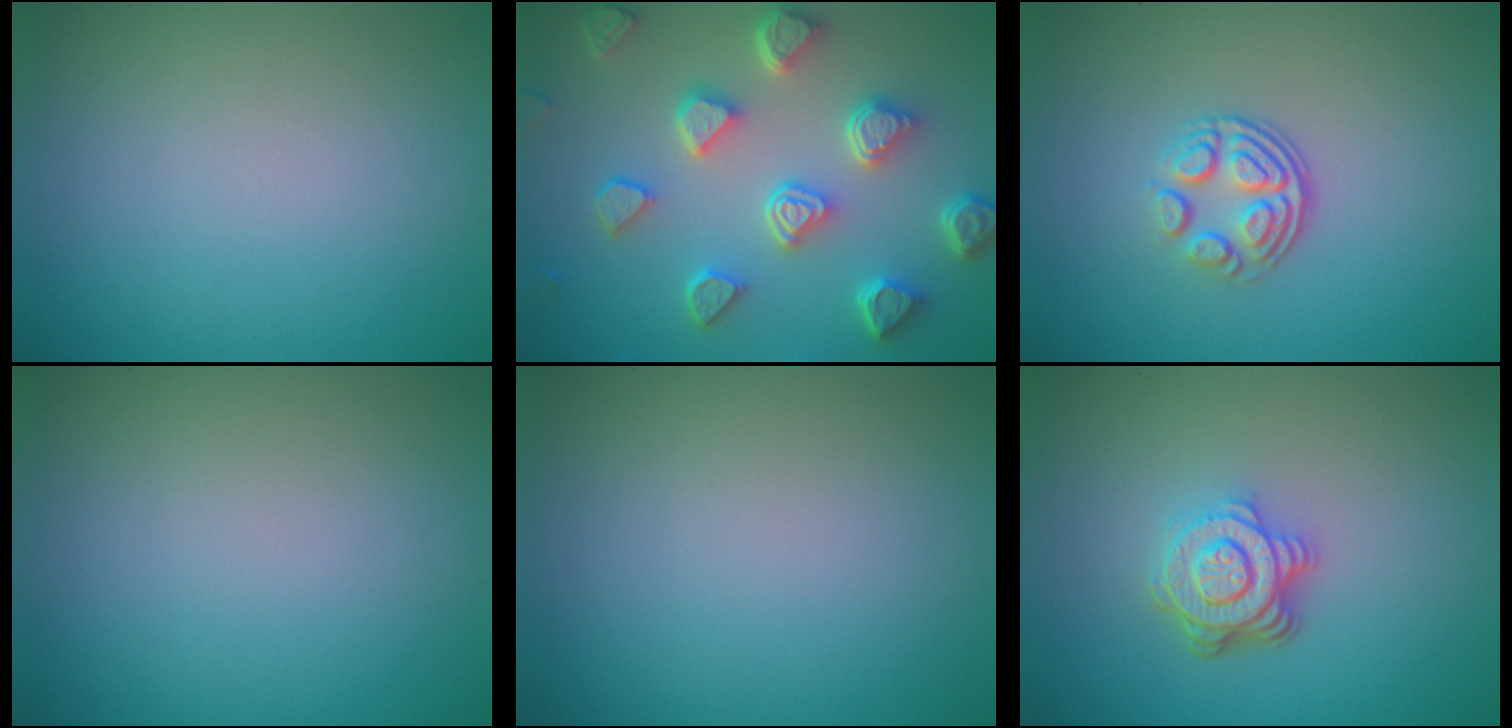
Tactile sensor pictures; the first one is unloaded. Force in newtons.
{"total": 6.7, "press": 5.3, "slide": 4.0}
{"total": 3.5, "press": 2.4, "slide": 2.6}
{"total": 0.0}
{"total": 0.0}
{"total": 4.6, "press": 3.3, "slide": 3.2}